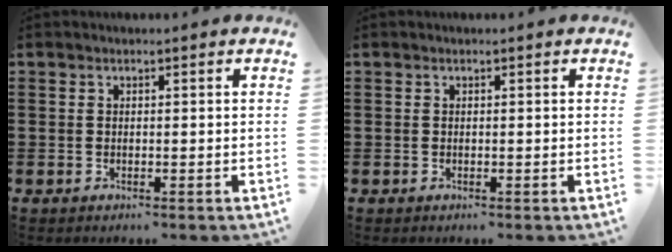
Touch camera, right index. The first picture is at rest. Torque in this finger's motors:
{"motor_torque": [-0.01, -0.01, 0.00, -0.01]}